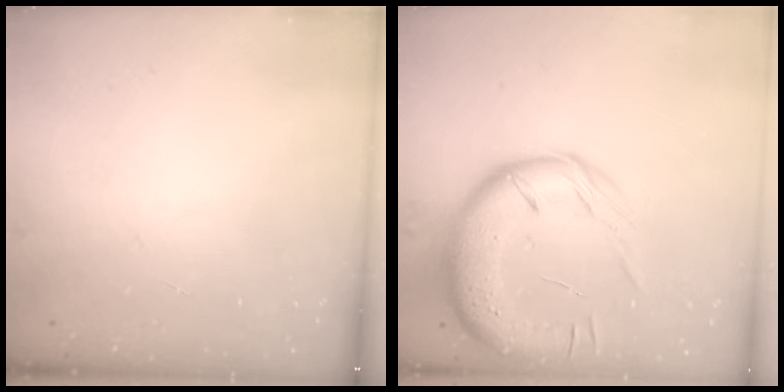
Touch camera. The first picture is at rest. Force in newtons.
{"total": 18.4, "press": 18.0, "slide": 3.7}